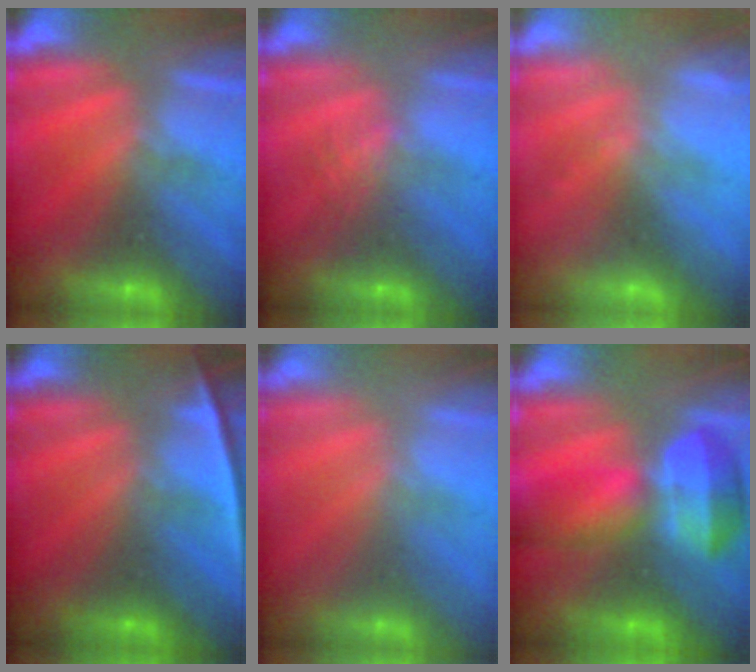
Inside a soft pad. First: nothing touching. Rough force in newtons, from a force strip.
{"total": 2.8}
{"total": 2.4}
{"total": 2.4}
{"total": 2.2}
{"total": 6.9}